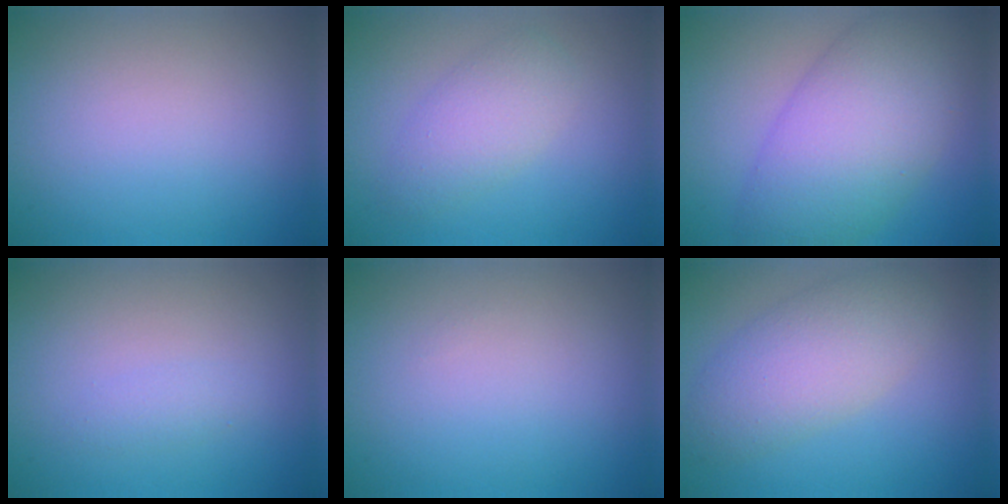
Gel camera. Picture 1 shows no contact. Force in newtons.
{"total": 3.3, "press": 3.3, "slide": 0.1}
{"total": 9.9, "press": 9.9, "slide": 0.1}
{"total": 1.1, "press": 1.1, "slide": 0.1}
{"total": 0.0}
{"total": 5.5, "press": 5.5, "slide": 0.1}